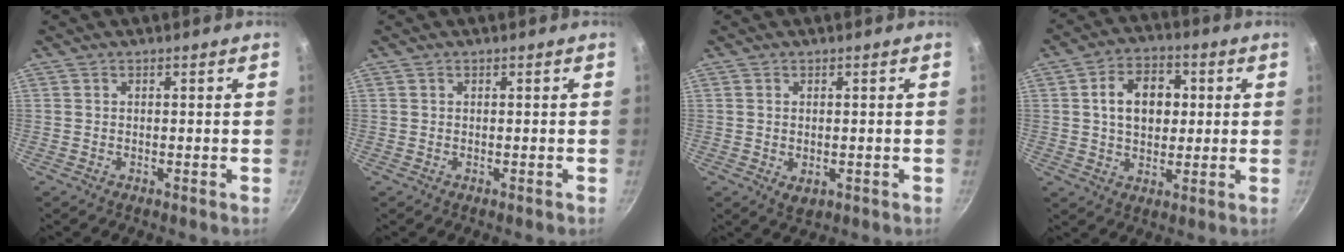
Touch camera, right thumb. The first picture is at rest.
{"total": 0.0}
{"total": 2.7, "force": [-0.3, 1.8, 2.0], "torque": [-0.030, -0.009, -0.002]}
{"total": 10.7, "force": [1.7, 7.6, 7.3], "torque": [-0.088, 0.009, 0.021]}